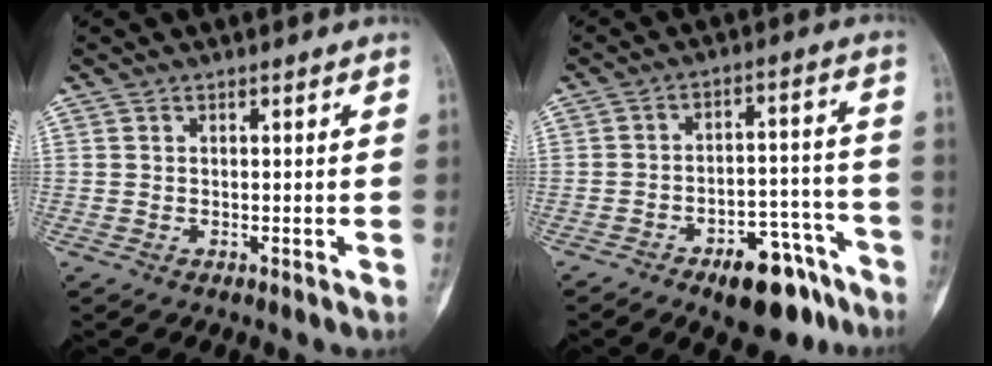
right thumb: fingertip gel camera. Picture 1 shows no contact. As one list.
[{"total": 13.2, "force": [-8.5, 6.0, 8.0], "torque": [-0.081, 0.073, -0.120]}]